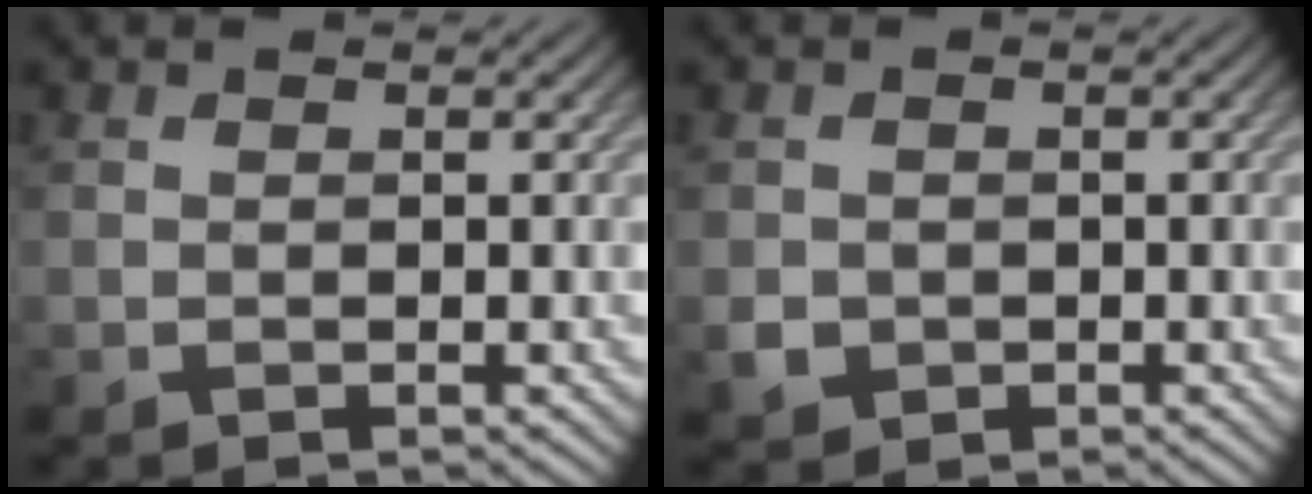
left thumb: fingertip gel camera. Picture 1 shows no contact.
{"total": 2.4, "force": [-0.7, 2.2, 0.7], "torque": [-0.017, -0.007, -0.013]}